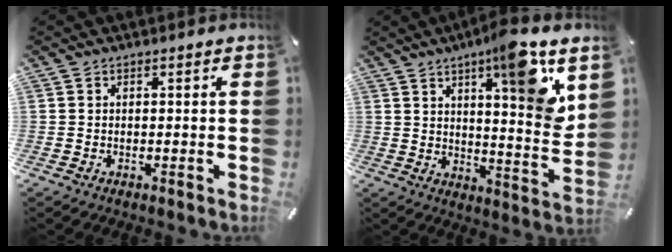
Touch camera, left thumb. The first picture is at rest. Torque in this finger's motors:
{"motor_torque": [2.51, 2.50, 1.33, -1.44, 0.42]}